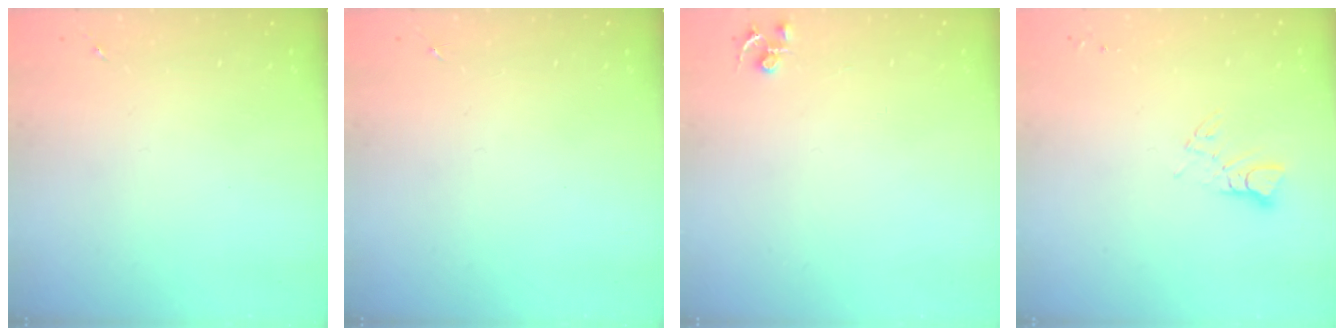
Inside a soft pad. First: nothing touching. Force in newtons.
{"total": 0.0}
{"total": 4.5, "press": 4.4, "slide": 0.5}
{"total": 3.9, "press": 3.9, "slide": 0.4}